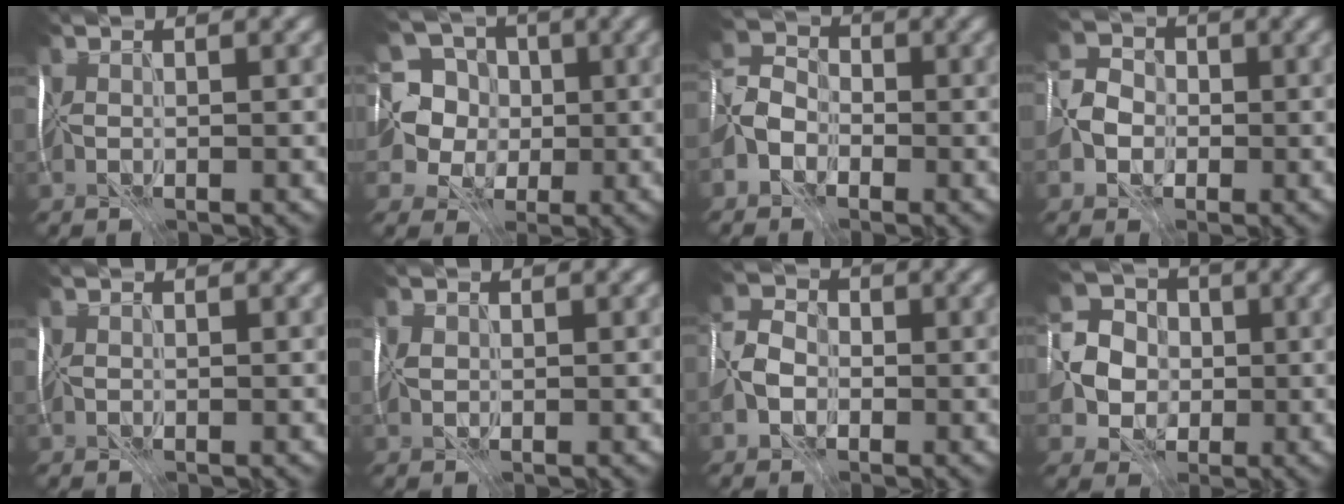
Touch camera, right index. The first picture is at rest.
{"total": 7.3, "force": [0.6, 7.0, 1.8], "torque": [-0.048, 0.028, -0.021]}
{"total": 2.2, "force": [-1.5, 1.5, 0.4], "torque": [-0.006, 0.011, -0.034]}
{"total": 2.1, "force": [-0.8, 1.9, 0.3], "torque": [0.006, 0.008, -0.021]}
{"total": 0.0}
{"total": 0.6, "force": [0.2, 0.5, 0.2], "torque": [-0.003, 0.001, 0.006]}
{"total": 1.7, "force": [-1.0, 1.3, 0.3], "torque": [-0.004, 0.009, -0.022]}
{"total": 4.3, "force": [-0.6, 4.1, 1.4], "torque": [-0.021, 0.007, -0.020]}